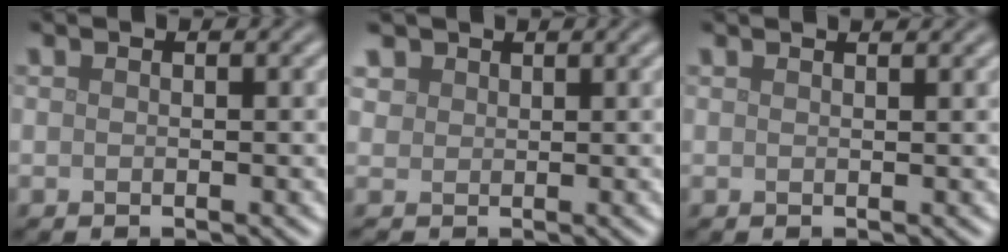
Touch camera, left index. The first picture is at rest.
{"total": 1.8, "force": [1.1, 1.4, 0.1], "torque": [-0.007, -0.004, 0.023]}
{"total": 1.8, "force": [1.5, 0.6, 0.8], "torque": [-0.002, 0.003, 0.002]}